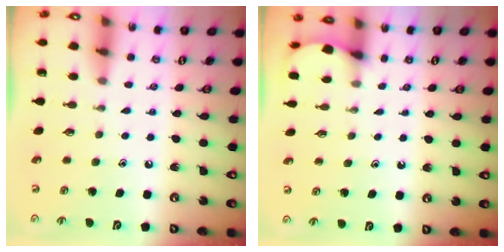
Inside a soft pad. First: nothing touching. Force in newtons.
{"total": 1.9, "press": 1.9, "slide": 0.2}